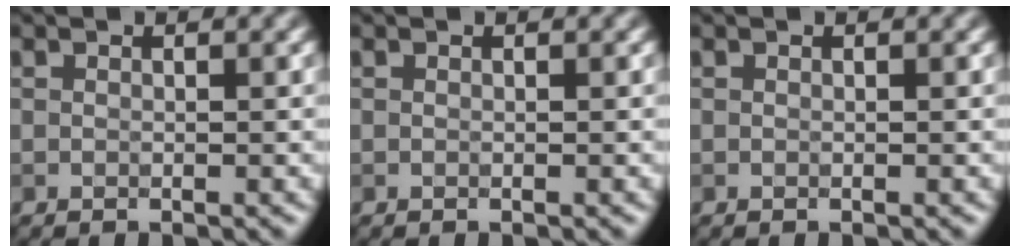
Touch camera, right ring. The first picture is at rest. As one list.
[{"total": 0.0}, {"total": 0.0}]